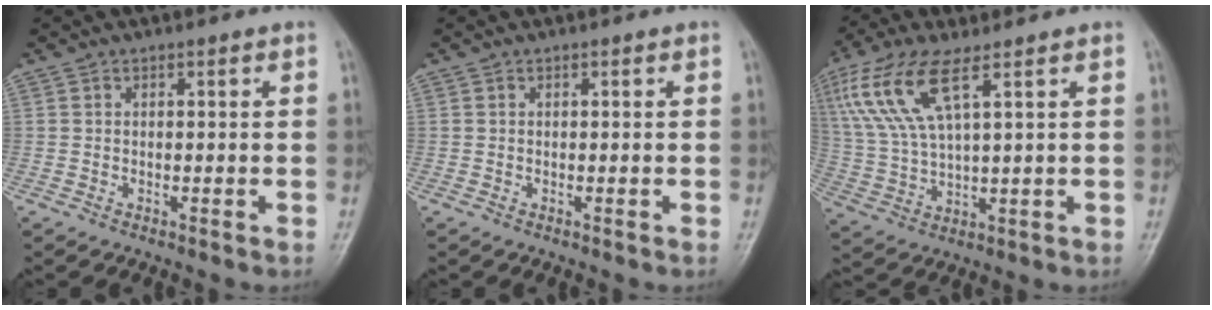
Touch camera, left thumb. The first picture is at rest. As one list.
[{"total": 0.0}, {"total": 12.7, "force": [6.1, 4.1, 10.4], "torque": [-0.237, -0.009, 0.126]}]